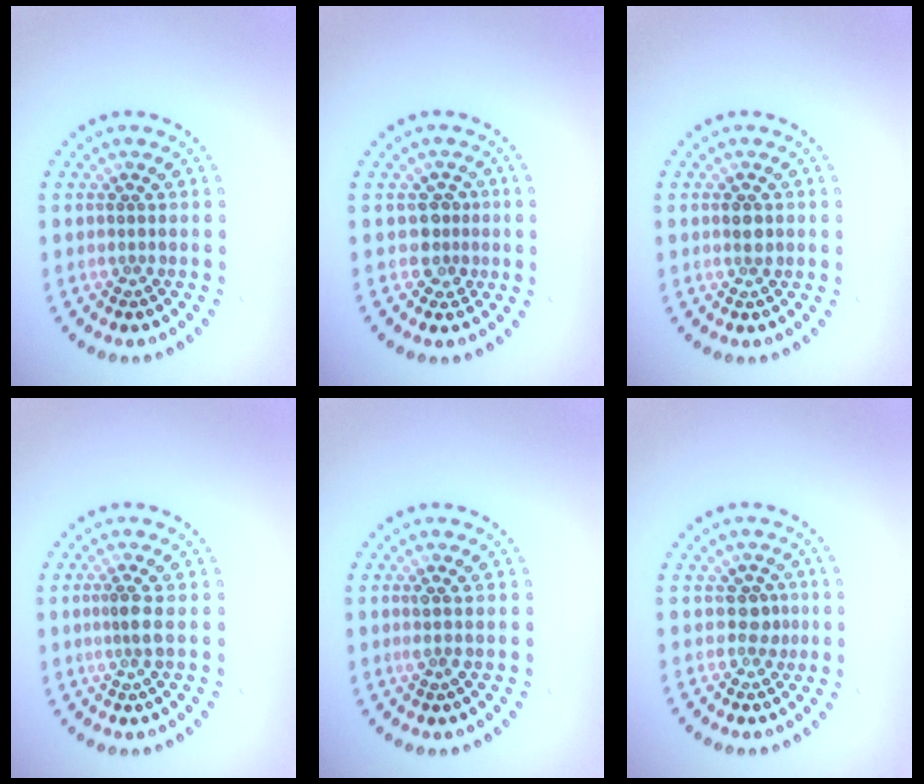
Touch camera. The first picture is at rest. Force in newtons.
{"total": 2.1, "press": 1.7, "slide": 1.2}
{"total": 1.0, "press": 1.0, "slide": 0.1}
{"total": 1.6, "press": 1.2, "slide": 1.1}
{"total": 0.7, "press": 0.5, "slide": 0.5}
{"total": 1.5, "press": 1.3, "slide": 0.8}